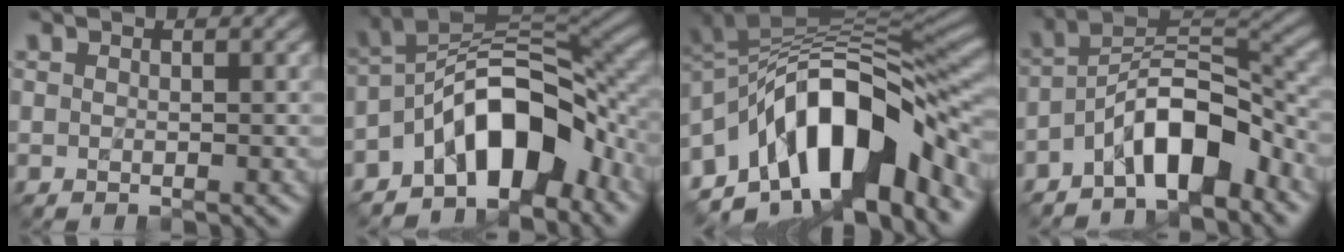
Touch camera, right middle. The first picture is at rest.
{"total": 9.9, "force": [-5.0, 4.7, 7.1], "torque": [-0.089, 0.020, -0.100]}
{"total": 13.8, "force": [-5.4, 6.6, 10.8], "torque": [-0.161, 0.016, -0.105]}
{"total": 7.5, "force": [-4.3, 2.9, 5.4], "torque": [-0.080, 0.012, -0.084]}